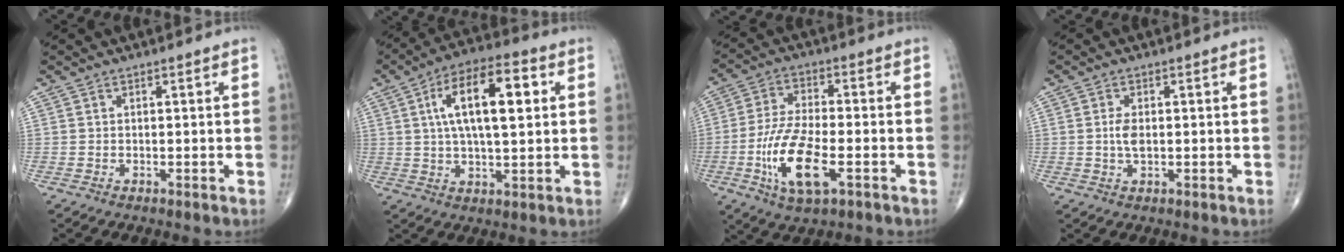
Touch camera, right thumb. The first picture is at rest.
{"total": 15.6, "force": [3.7, 6.3, 13.7], "torque": [-0.224, 0.013, 0.057]}
{"total": 13.0, "force": [-4.3, 4.8, 11.3], "torque": [-0.226, 0.009, -0.079]}
{"total": 2.9, "force": [0.1, 1.4, 2.5], "torque": [-0.050, 0.000, 0.001]}